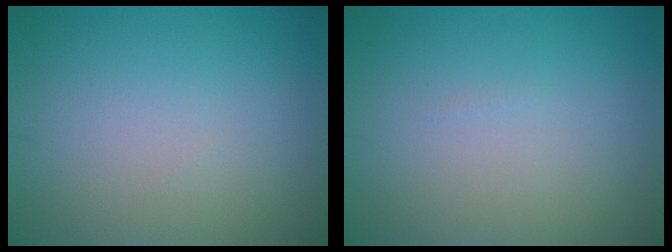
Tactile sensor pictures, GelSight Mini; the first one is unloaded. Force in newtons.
{"total": 0.0}